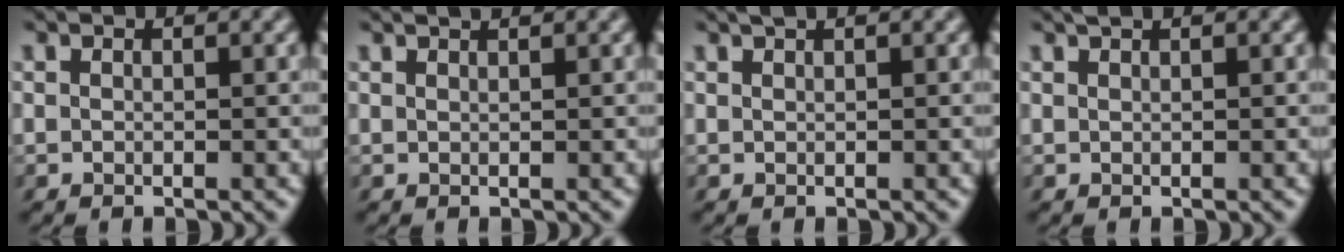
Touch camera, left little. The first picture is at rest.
{"total": 1.3, "force": [1.1, 0.2, 0.6], "torque": [0.003, 0.008, 0.007]}
{"total": 1.7, "force": [1.3, 0.4, 1.0], "torque": [-0.007, 0.012, 0.011]}
{"total": 1.5, "force": [1.2, 0.3, 0.8], "torque": [-0.005, 0.009, 0.013]}